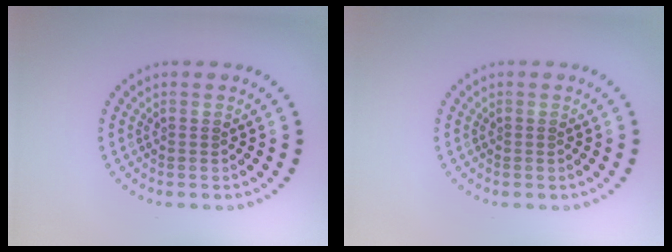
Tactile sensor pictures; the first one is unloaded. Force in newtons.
{"total": 0.0}